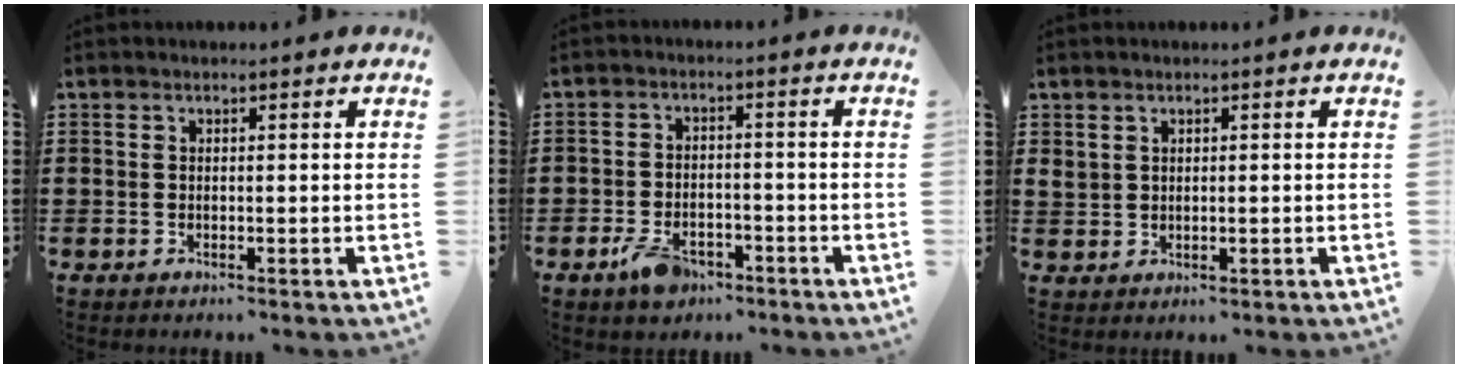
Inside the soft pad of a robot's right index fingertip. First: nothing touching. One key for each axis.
{"total": 4.0, "fx": -2.8, "fy": 2.1, "fz": 2.0, "tx": -0.047, "ty": 0.003, "tz": -0.055}
{"total": 1.3, "fx": 1.0, "fy": 0.8, "fz": 0.4, "tx": -0.012, "ty": 0.003, "tz": 0.018}